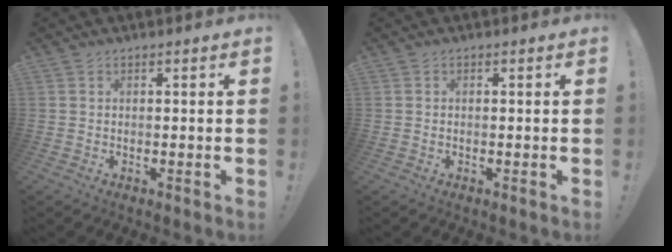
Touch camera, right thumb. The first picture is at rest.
{"total": 0.0}